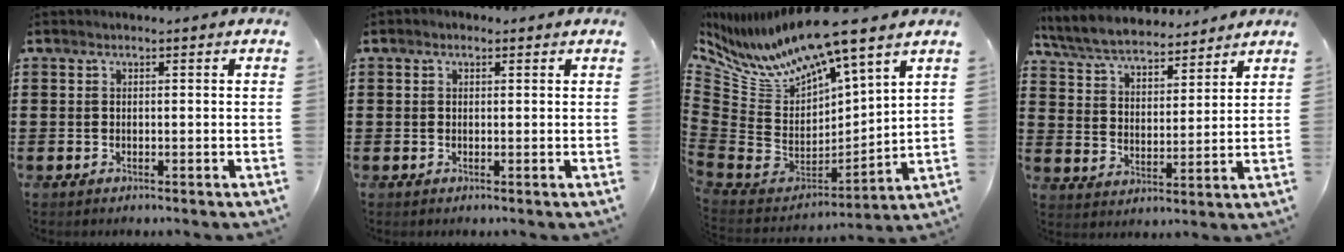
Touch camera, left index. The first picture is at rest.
{"total": 0.7, "force": [0.2, 0.6, 0.3], "torque": [-0.007, 0.006, 0.004]}
{"total": 9.6, "force": [8.0, 1.5, 5.1], "torque": [-0.148, -0.068, 0.132]}
{"total": 6.7, "force": [6.4, 1.2, 1.8], "torque": [-0.062, -0.026, 0.115]}